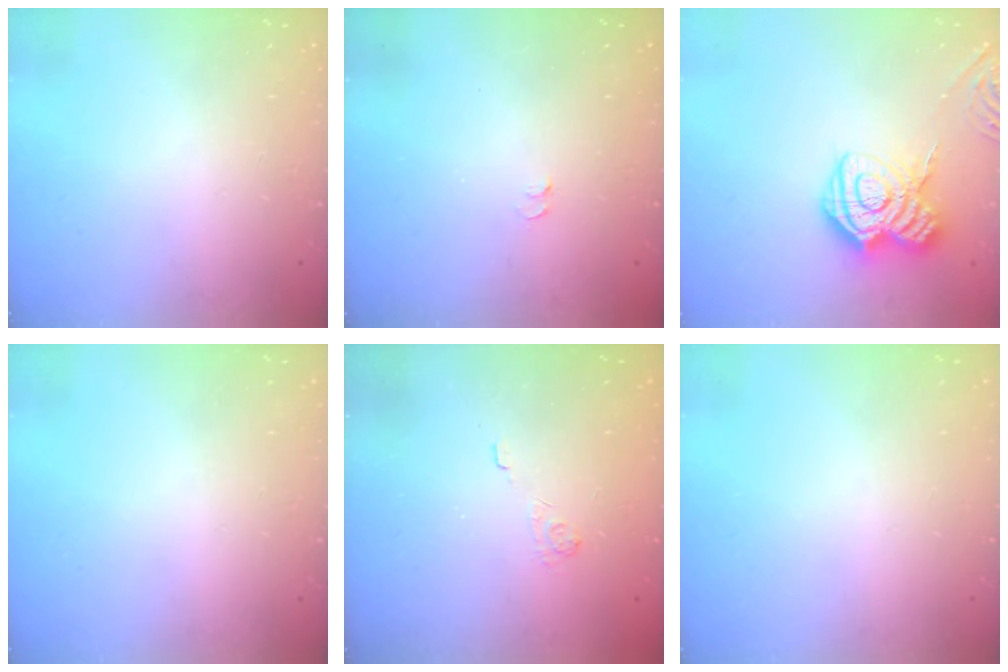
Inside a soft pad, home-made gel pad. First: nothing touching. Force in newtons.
{"total": 3.3, "press": 3.2, "slide": 0.7}
{"total": 13.3, "press": 13.3, "slide": 0.8}
{"total": 0.0}
{"total": 2.1, "press": 1.5, "slide": 1.4}
{"total": 0.0}